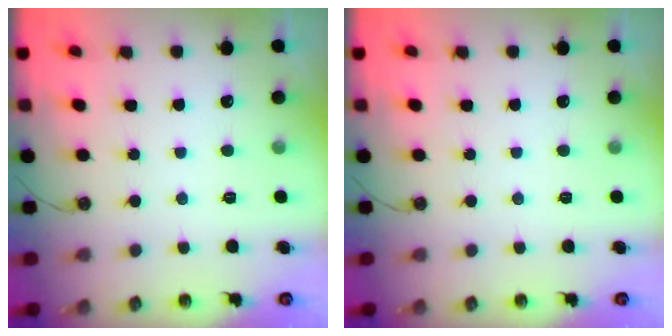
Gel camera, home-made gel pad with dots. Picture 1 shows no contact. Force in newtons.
{"total": 0.0}